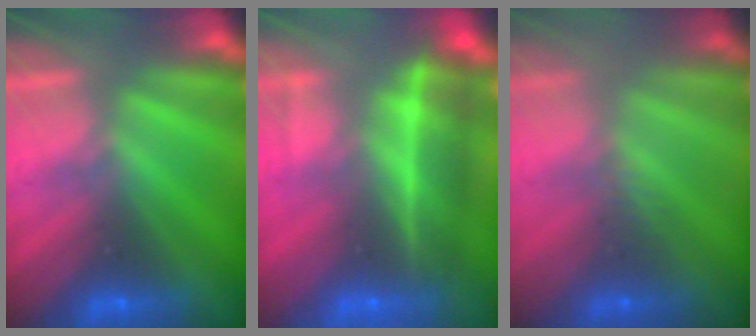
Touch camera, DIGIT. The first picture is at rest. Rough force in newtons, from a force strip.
{"total": 7.3}
{"total": 2.4}